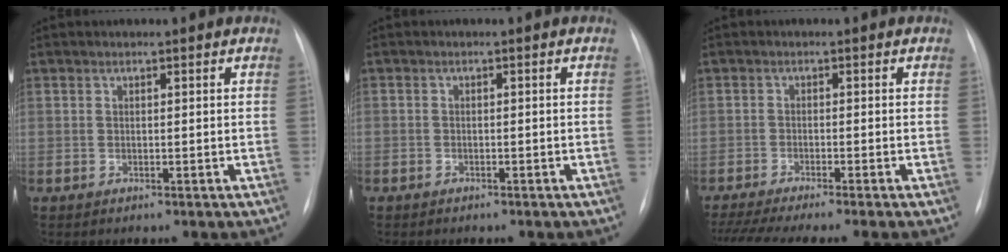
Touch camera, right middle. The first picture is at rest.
{"total": 0.9, "force": [-0.6, 0.6, 0.1], "torque": [0.002, 0.003, -0.008]}
{"total": 10.6, "force": [-9.0, -0.9, 5.6], "torque": [-0.065, -0.022, -0.137]}